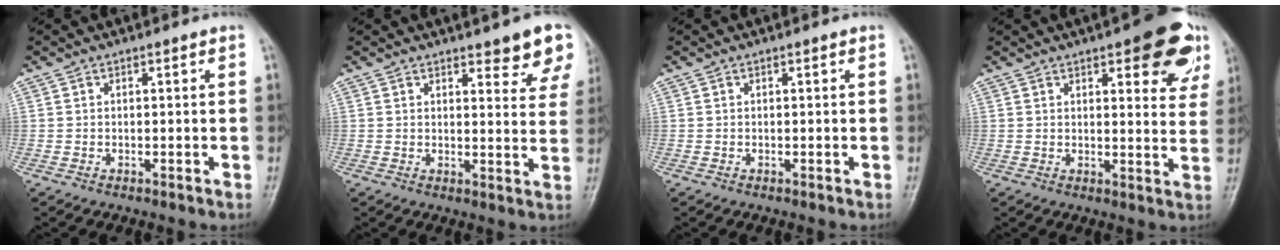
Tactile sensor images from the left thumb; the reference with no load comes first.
{"total": 8.3, "force": [6.2, 2.3, 5.0], "torque": [-0.032, -0.034, 0.065]}
{"total": 0.0}
{"total": 13.4, "force": [7.1, 4.8, 10.2], "torque": [-0.084, -0.027, 0.084]}